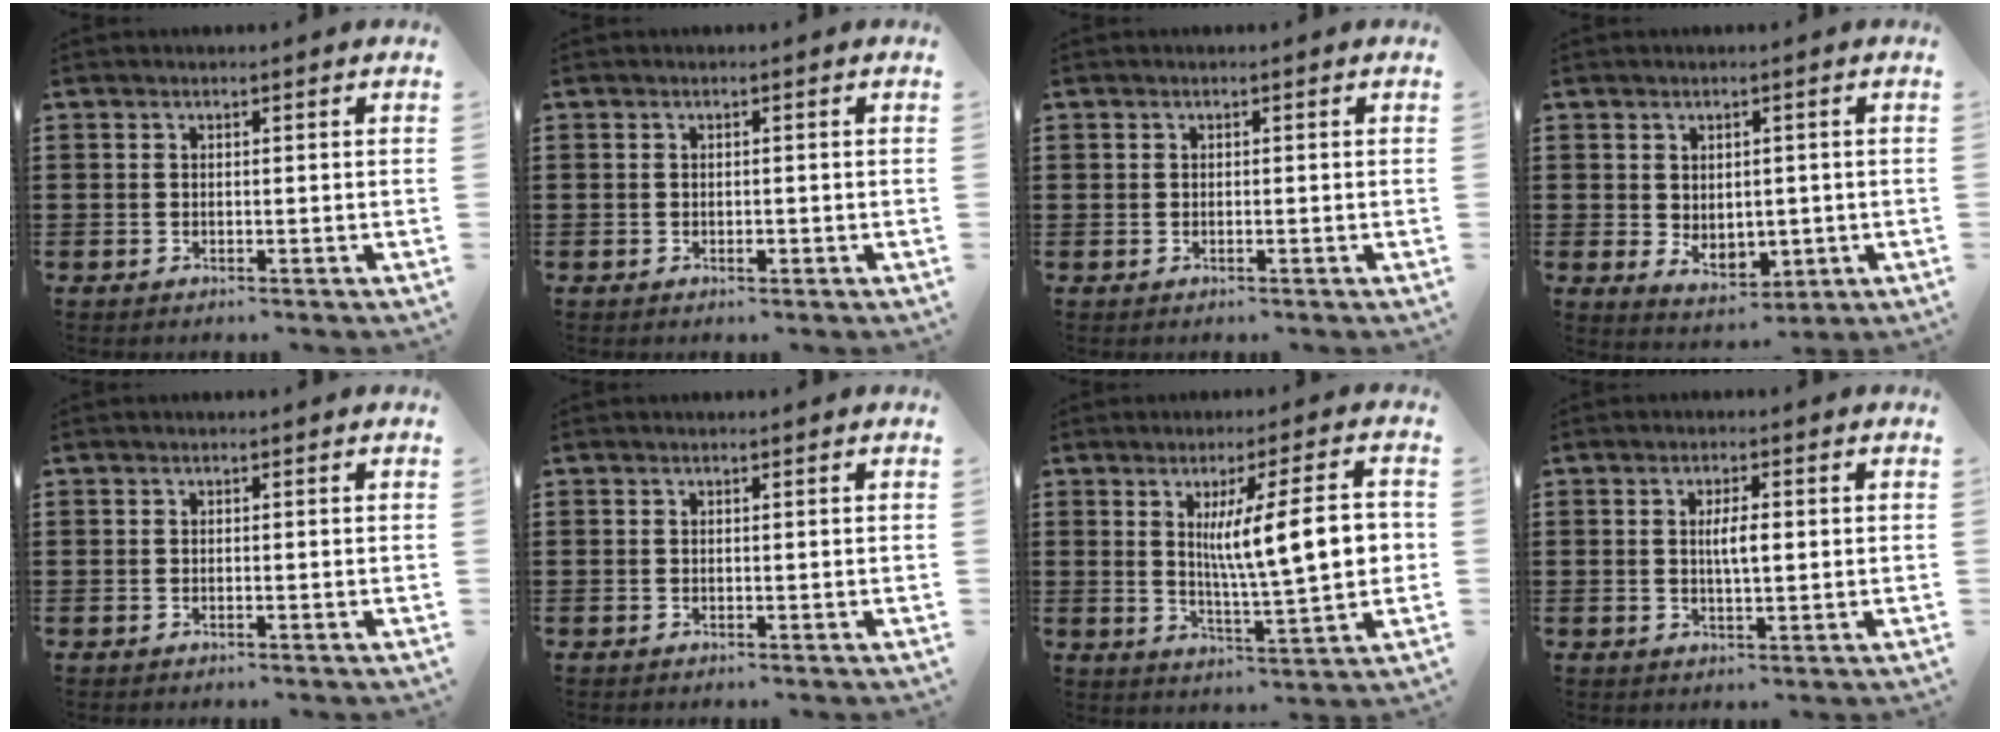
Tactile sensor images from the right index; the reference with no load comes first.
{"total": 1.1, "force": [-0.3, 0.5, 0.9], "torque": [-0.017, -0.002, -0.005]}
{"total": 0.0}
{"total": 3.5, "force": [0.5, 2.7, 2.2], "torque": [-0.039, 0.002, 0.009]}
{"total": 0.0}
{"total": 0.0}
{"total": 11.8, "force": [2.0, 2.0, 11.4], "torque": [-0.186, -0.002, 0.025]}
{"total": 3.5, "force": [0.3, 0.9, 3.4], "torque": [-0.064, 0.001, 0.003]}